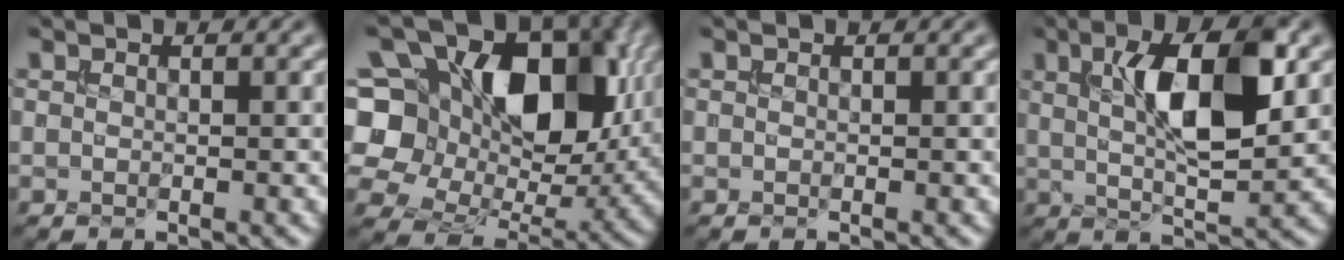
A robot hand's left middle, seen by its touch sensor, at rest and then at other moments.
{"total": 13.7, "force": [3.0, 9.8, 9.2], "torque": [-0.159, 0.021, 0.049]}
{"total": 0.0}
{"total": 8.4, "force": [2.3, 2.6, 7.7], "torque": [-0.123, 0.004, 0.039]}